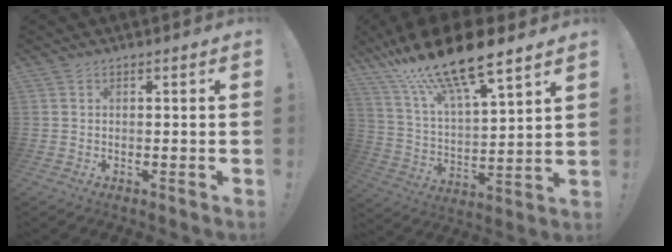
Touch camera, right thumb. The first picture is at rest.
{"total": 18.6, "force": [13.9, 4.5, 11.6], "torque": [-0.220, -0.092, 0.242]}